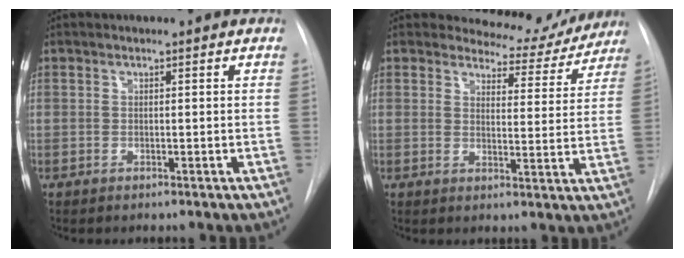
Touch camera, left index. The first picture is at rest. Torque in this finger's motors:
{"motor_torque": [0.69, -0.75, 0.07, -0.03]}